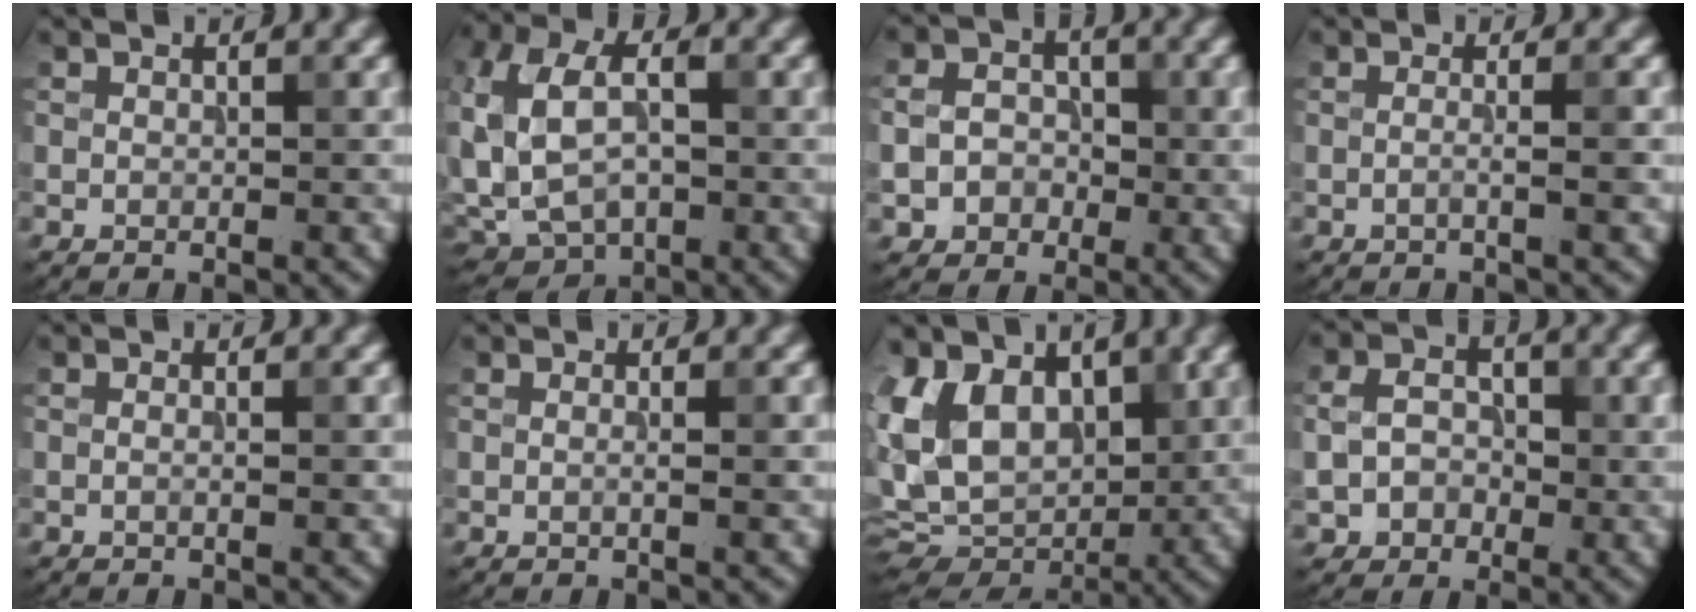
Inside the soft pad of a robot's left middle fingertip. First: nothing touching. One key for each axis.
{"total": 10.8, "fx": 0.2, "fy": 7.3, "fz": 8.0, "tx": -0.188, "ty": 0.014, "tz": 0.017}
{"total": 4.5, "fx": -0.8, "fy": 3.8, "fz": 2.3, "tx": -0.022, "ty": 0.000, "tz": -0.019}
{"total": 1.7, "fx": -0.2, "fy": 0.1, "fz": 1.6, "tx": -0.029, "ty": -0.002, "tz": -0.011}
{"total": 0.9, "fx": 0.1, "fy": 0.1, "fz": 0.9, "tx": -0.015, "ty": -0.008, "tz": -0.001}
{"total": 1.1, "fx": 0.0, "fy": 0.0, "fz": 1.1, "tx": -0.021, "ty": -0.004, "tz": 0.000}
{"total": 11.1, "fx": 1.9, "fy": 7.7, "fz": 7.7, "tx": -0.155, "ty": -0.002, "tz": 0.033}
{"total": 4.1, "fx": -0.4, "fy": 3.2, "fz": 2.4, "tx": -0.041, "ty": -0.001, "tz": -0.008}